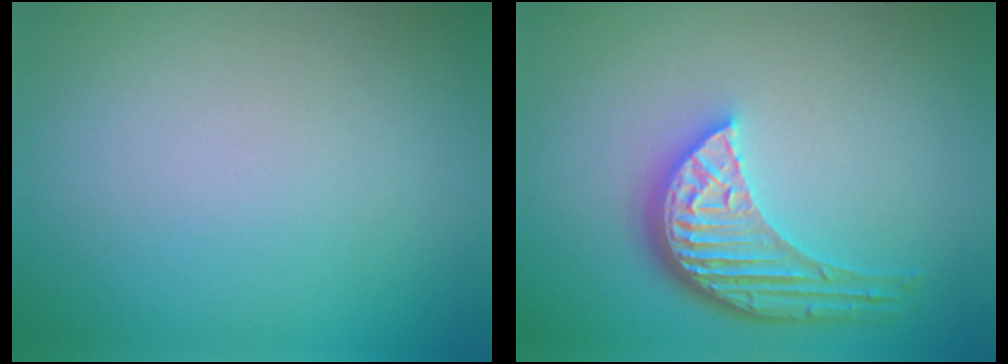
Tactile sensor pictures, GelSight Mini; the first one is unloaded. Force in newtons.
{"total": 5.2, "press": 3.9, "slide": 3.5}